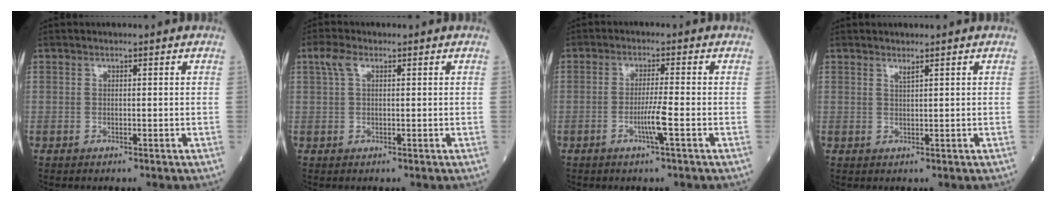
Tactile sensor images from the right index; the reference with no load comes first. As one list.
[{"total": 2.5, "force": [1.1, 1.1, 2.0], "torque": [-0.050, 0.022, 0.027]}, {"total": 3.8, "force": [-1.4, -0.7, 3.4], "torque": [-0.067, -0.007, -0.029]}, {"total": 0.8, "force": [0.7, -0.2, 0.4], "torque": [-0.013, -0.007, 0.014]}]